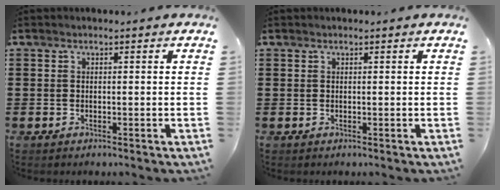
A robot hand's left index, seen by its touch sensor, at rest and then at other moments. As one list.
[{"total": 0.0}]